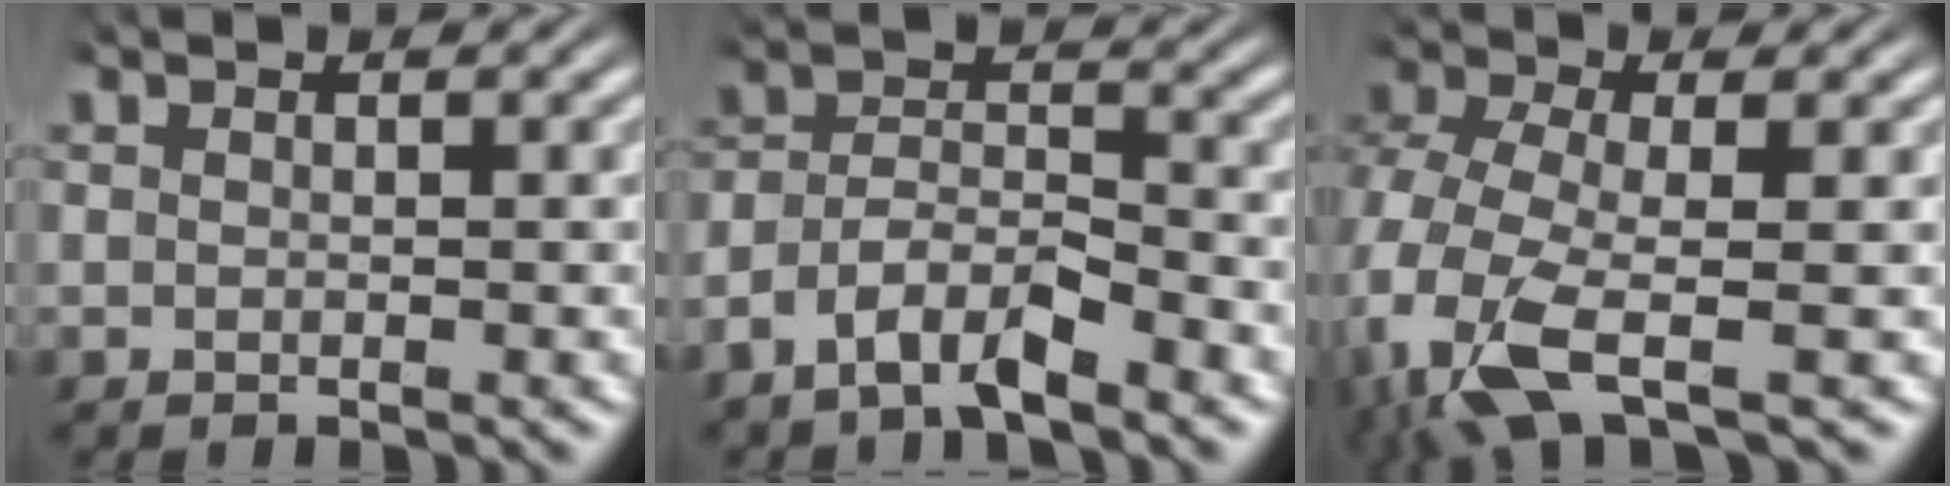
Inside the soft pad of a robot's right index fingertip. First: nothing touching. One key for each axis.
{"total": 6.2, "fx": -3.8, "fy": 4.1, "fz": 2.6, "tx": -0.062, "ty": -0.018, "tz": -0.075}
{"total": 7.7, "fx": -2.7, "fy": 5.1, "fz": 5.2, "tx": -0.145, "ty": -0.047, "tz": -0.032}